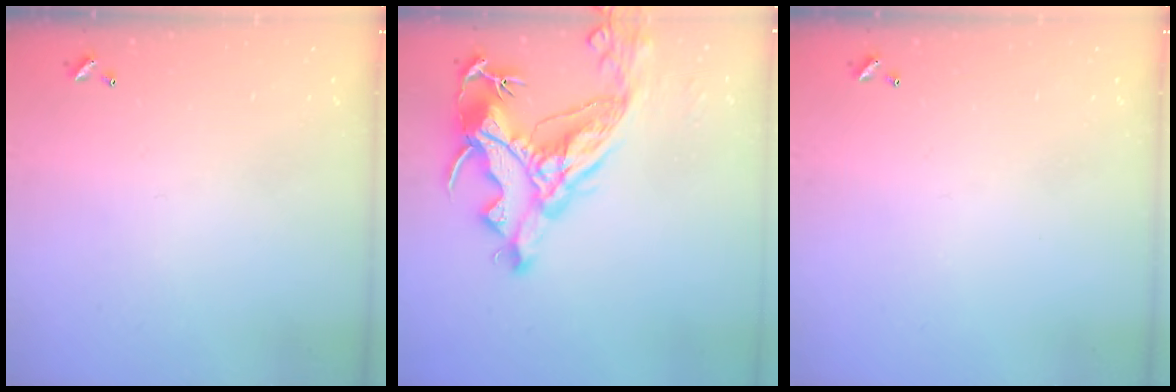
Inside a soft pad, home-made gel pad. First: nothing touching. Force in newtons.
{"total": 16.7, "press": 16.6, "slide": 2.3}
{"total": 0.0}